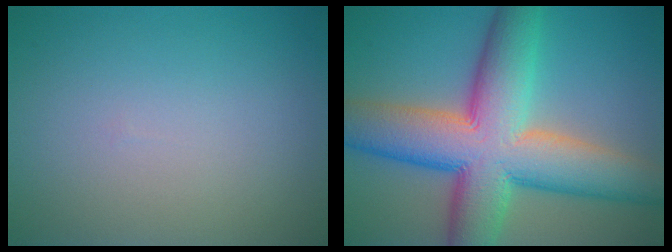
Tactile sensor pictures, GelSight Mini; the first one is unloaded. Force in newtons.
{"total": 13.3, "press": 13.3, "slide": 0.3}